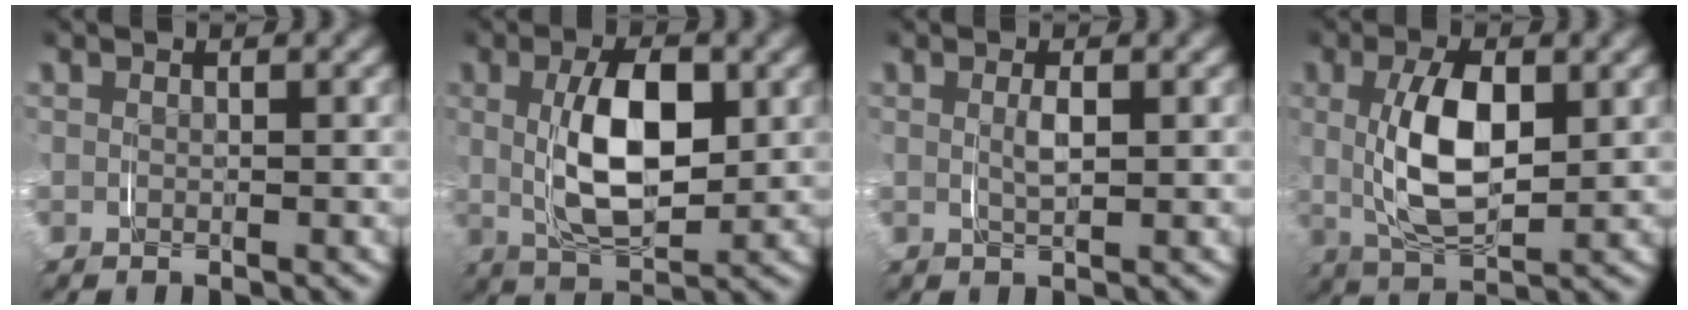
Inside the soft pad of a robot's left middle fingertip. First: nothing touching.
{"total": 3.7, "force": [0.8, 0.8, 3.5], "torque": [-0.039, 0.004, 0.015]}
{"total": 1.4, "force": [0.6, -1.2, -0.1], "torque": [0.009, 0.002, 0.014]}
{"total": 3.0, "force": [1.0, 0.3, 2.8], "torque": [-0.040, 0.005, 0.017]}